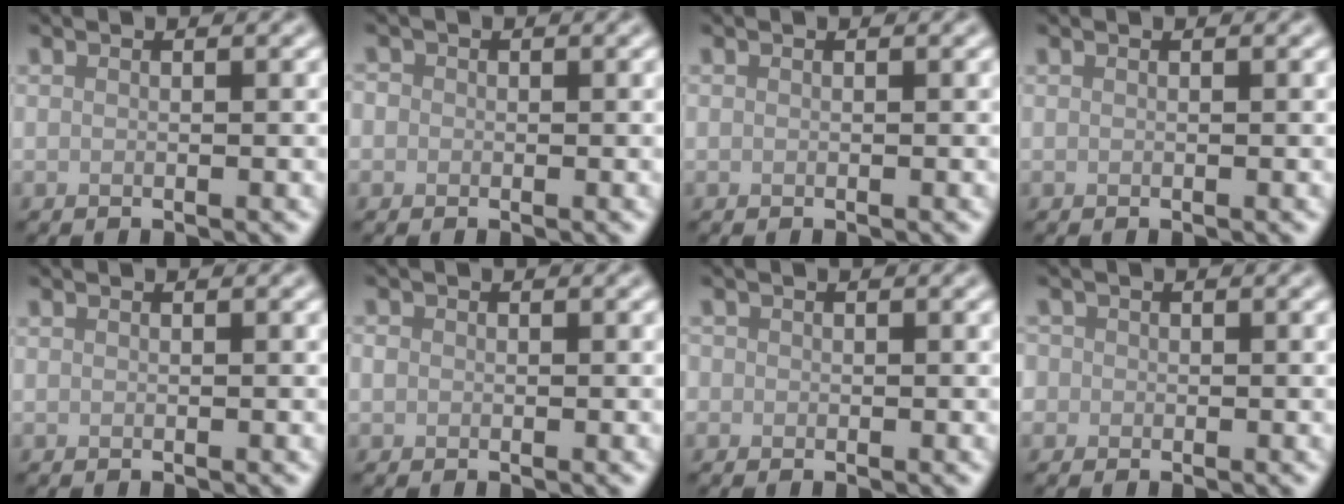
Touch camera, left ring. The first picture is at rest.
{"total": 1.3, "force": [0.2, 1.3, 0.3], "torque": [0.005, 0.001, -0.006]}
{"total": 0.0}
{"total": 0.0}
{"total": 0.0}
{"total": 0.9, "force": [-0.1, 0.9, 0.2], "torque": [0.002, -0.003, -0.006]}
{"total": 0.7, "force": [0.0, 0.7, 0.0], "torque": [0.009, -0.003, -0.003]}
{"total": 1.4, "force": [0.2, 1.4, 0.3], "torque": [0.007, 0.003, -0.006]}